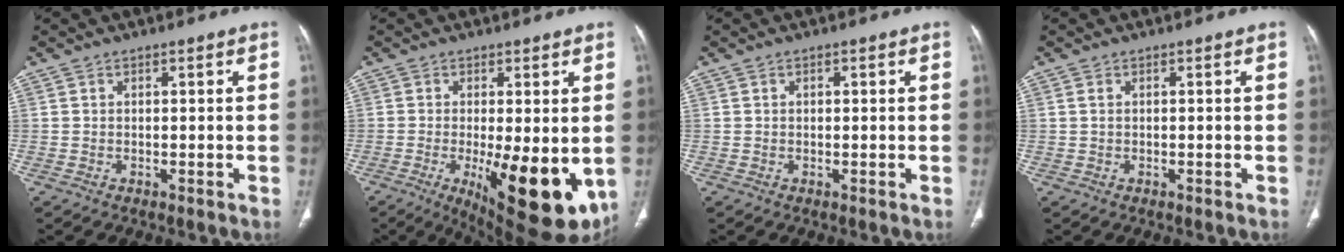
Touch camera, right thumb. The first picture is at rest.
{"total": 17.0, "force": [-3.8, 5.9, 15.4], "torque": [-0.188, -0.027, -0.033]}
{"total": 0.6, "force": [0.1, 0.5, 0.4], "torque": [-0.005, 0.000, 0.001]}
{"total": 0.7, "force": [0.2, 0.4, 0.5], "torque": [-0.015, 0.005, 0.005]}